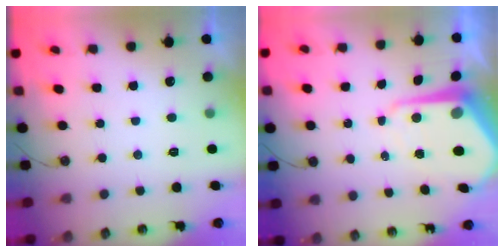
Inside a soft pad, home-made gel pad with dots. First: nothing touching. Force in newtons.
{"total": 10.2, "press": 10.1, "slide": 1.1}